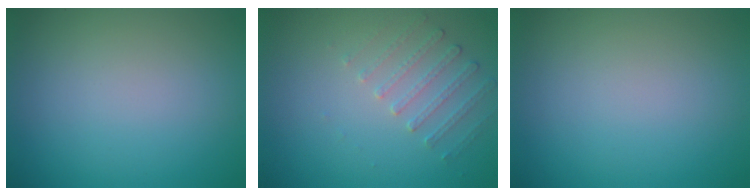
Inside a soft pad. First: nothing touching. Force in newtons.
{"total": 1.7, "press": 1.2, "slide": 1.2}
{"total": 0.0}